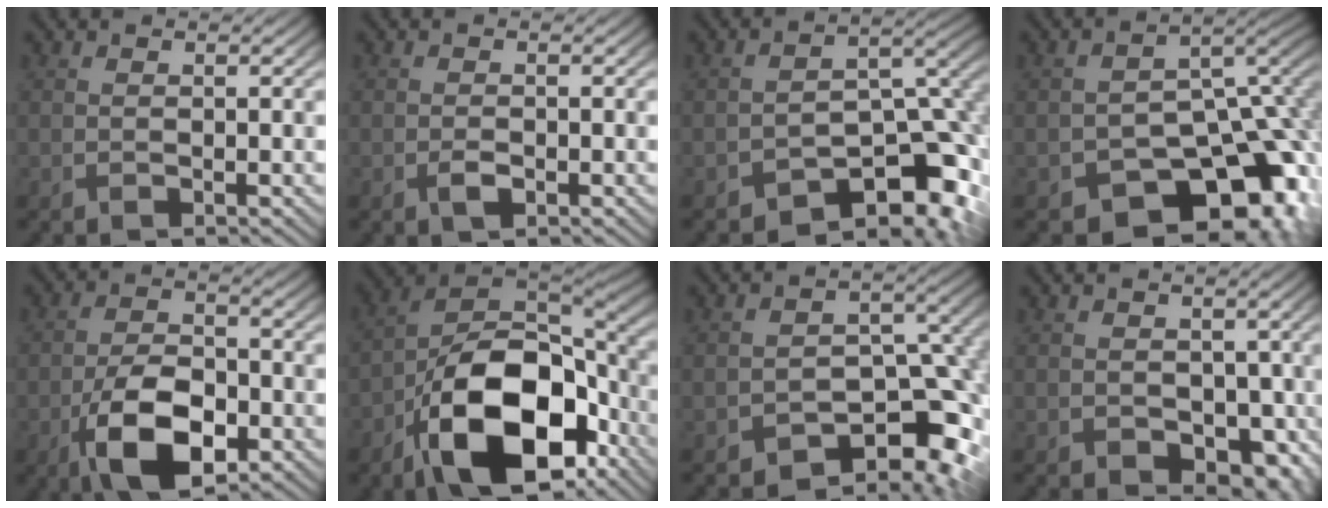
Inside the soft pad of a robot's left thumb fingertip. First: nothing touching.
{"total": 1.4, "force": [-0.6, 0.6, 1.1], "torque": [-0.023, 0.001, -0.012]}
{"total": 9.2, "force": [-5.9, 4.5, 5.4], "torque": [-0.062, -0.021, -0.096]}
{"total": 14.5, "force": [-8.1, 8.8, 8.2], "torque": [-0.113, -0.034, -0.100]}
{"total": 9.5, "force": [-4.1, 4.7, 7.2], "torque": [-0.145, -0.001, -0.081]}
{"total": 16.8, "force": [-7.3, 8.9, 12.2], "torque": [-0.207, -0.034, -0.136]}
{"total": 8.4, "force": [-5.1, 4.5, 5.0], "torque": [-0.054, -0.016, -0.080]}
{"total": 5.9, "force": [-1.9, 4.6, 3.1], "torque": [-0.037, -0.006, -0.029]}